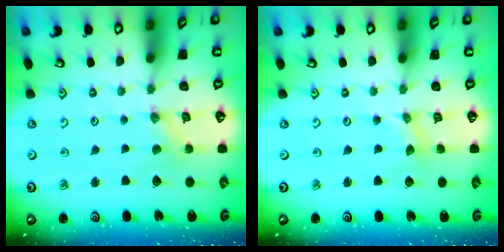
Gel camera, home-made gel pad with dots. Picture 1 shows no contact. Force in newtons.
{"total": 0.9, "press": 0.9, "slide": 0.2}